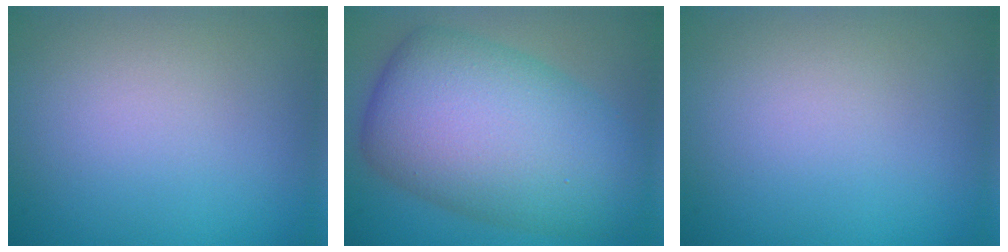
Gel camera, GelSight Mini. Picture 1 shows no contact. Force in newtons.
{"total": 11.7, "press": 11.7, "slide": 0.1}
{"total": 0.0}